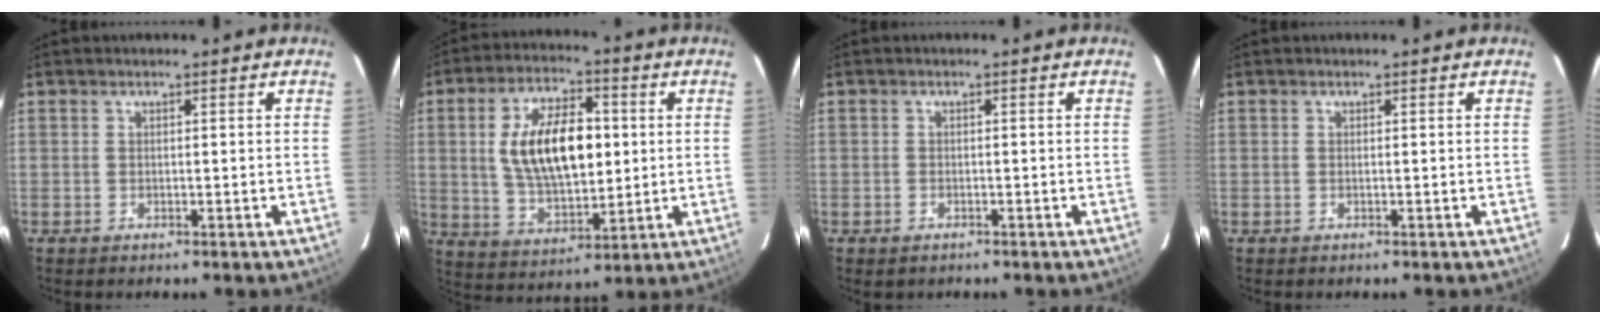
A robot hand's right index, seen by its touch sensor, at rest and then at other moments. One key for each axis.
{"total": 15.9, "fx": 2.0, "fy": 8.0, "fz": 13.5, "tx": -0.243, "ty": 0.012, "tz": 0.046}
{"total": 1.3, "fx": -0.9, "fy": 1.0, "fz": 0.3, "tx": -0.007, "ty": 0.000, "tz": -0.012}
{"total": 0.0}